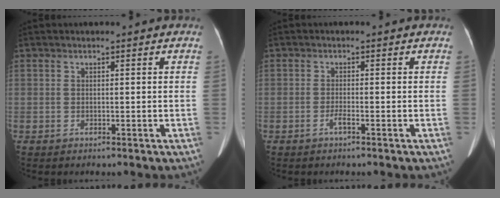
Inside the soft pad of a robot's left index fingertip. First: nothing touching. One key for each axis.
{"total": 1.3, "fx": -1.2, "fy": -0.1, "fz": 0.5, "tx": -0.010, "ty": -0.017, "tz": -0.024}